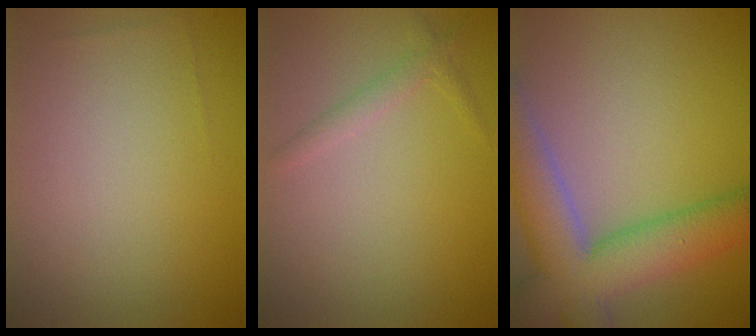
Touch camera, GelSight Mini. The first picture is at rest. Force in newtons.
{"total": 1.1, "press": 1.1, "slide": 0.0}
{"total": 9.0, "press": 9.0, "slide": 0.6}